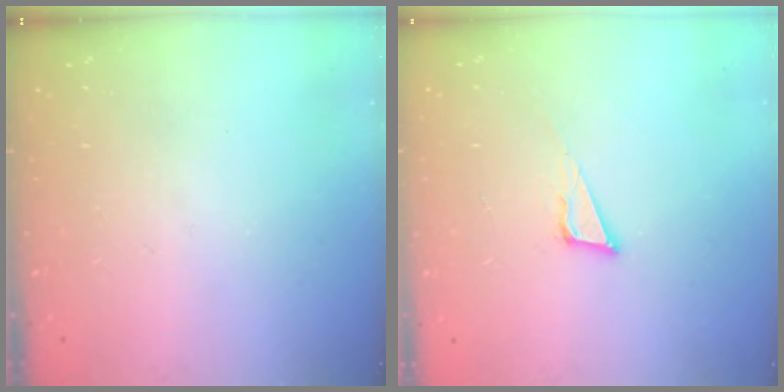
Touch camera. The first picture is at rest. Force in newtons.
{"total": 6.4, "press": 5.8, "slide": 2.6}